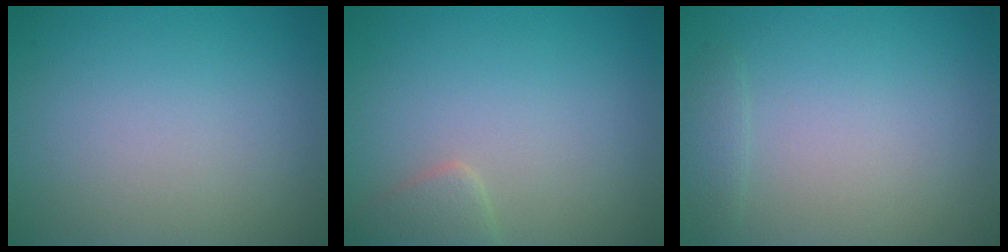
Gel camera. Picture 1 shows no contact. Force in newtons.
{"total": 1.8, "press": 1.8, "slide": 0.1}
{"total": 1.0, "press": 1.0, "slide": 0.1}